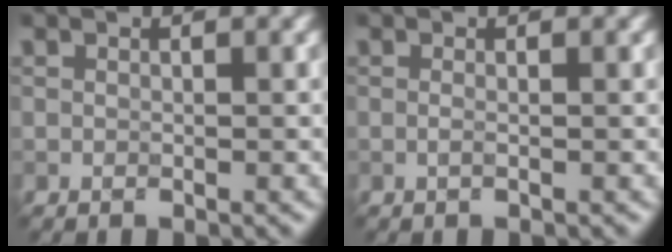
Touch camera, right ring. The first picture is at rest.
{"total": 0.6, "force": [0.0, 0.1, 0.5], "torque": [-0.011, -0.009, -0.006]}